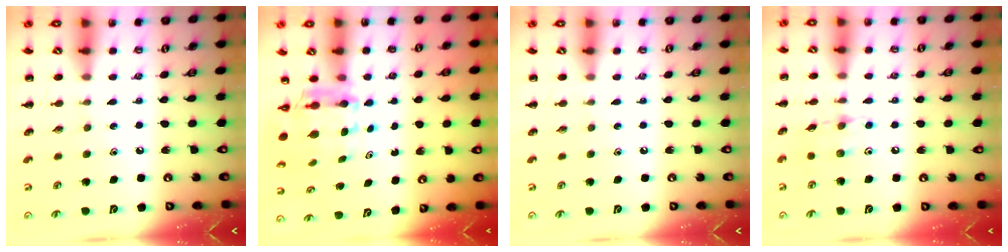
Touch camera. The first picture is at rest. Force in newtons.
{"total": 5.6, "press": 5.5, "slide": 0.7}
{"total": 0.0}
{"total": 7.9, "press": 7.9, "slide": 0.7}